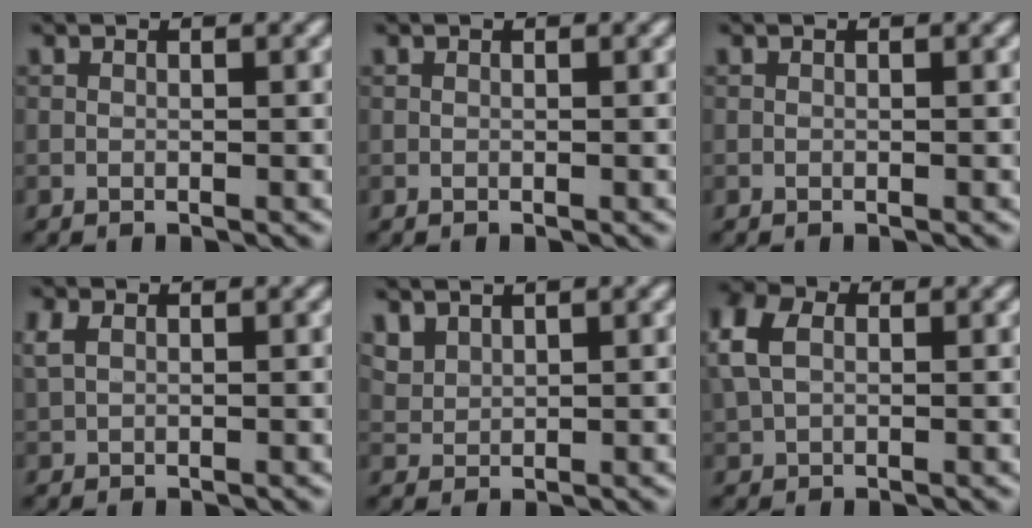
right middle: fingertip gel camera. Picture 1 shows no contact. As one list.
[{"total": 0.0}, {"total": 0.0}, {"total": 1.6, "force": [0.7, 1.1, 1.1], "torque": [-0.030, 0.004, 0.015]}, {"total": 2.2, "force": [1.7, 1.2, 0.8], "torque": [-0.025, -0.003, 0.044]}, {"total": 5.0, "force": [1.2, 3.6, 3.3], "torque": [-0.104, 0.018, 0.018]}]